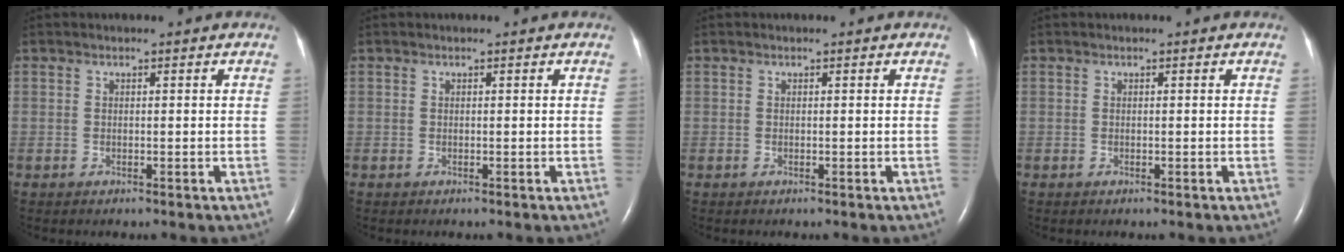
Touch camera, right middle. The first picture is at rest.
{"total": 0.0}
{"total": 0.0}
{"total": 0.0}